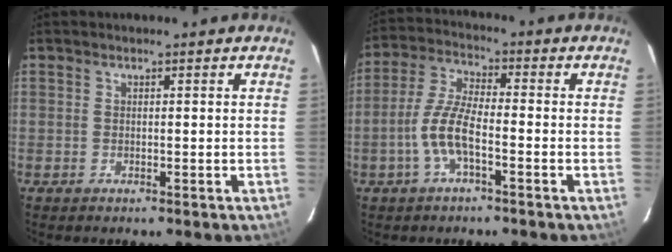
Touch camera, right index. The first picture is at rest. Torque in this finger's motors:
{"motor_torque": [0.71, -0.33, 0.43, 0.13]}